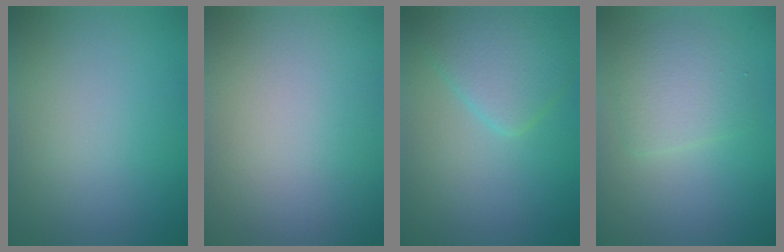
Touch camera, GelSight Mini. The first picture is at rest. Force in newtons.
{"total": 0.0}
{"total": 3.9, "press": 3.9, "slide": 0.1}
{"total": 3.2, "press": 3.2, "slide": 0.0}